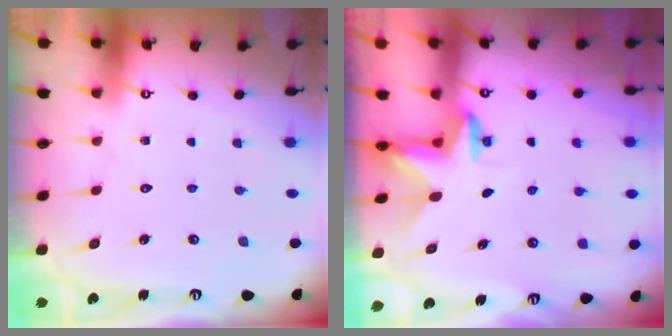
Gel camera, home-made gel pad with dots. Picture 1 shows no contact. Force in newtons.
{"total": 2.4, "press": 2.3, "slide": 0.4}